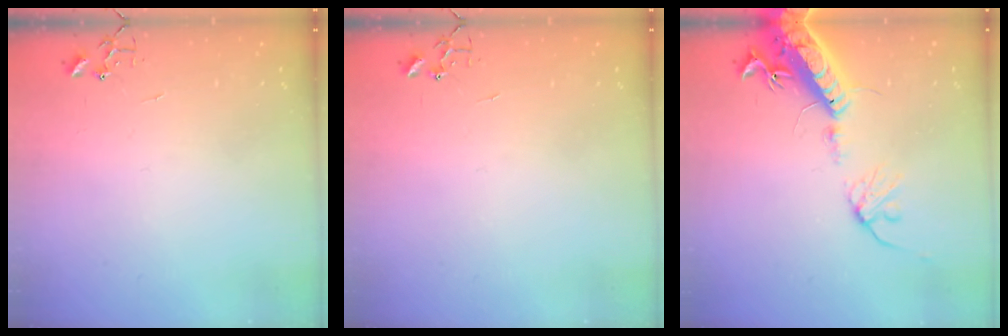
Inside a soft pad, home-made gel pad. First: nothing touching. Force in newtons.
{"total": 0.0}
{"total": 16.6, "press": 16.2, "slide": 3.8}